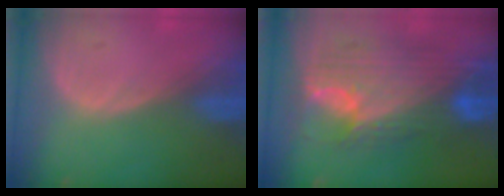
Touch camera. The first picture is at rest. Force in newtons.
{"total": 11.5, "press": 11.5, "slide": 1.1}